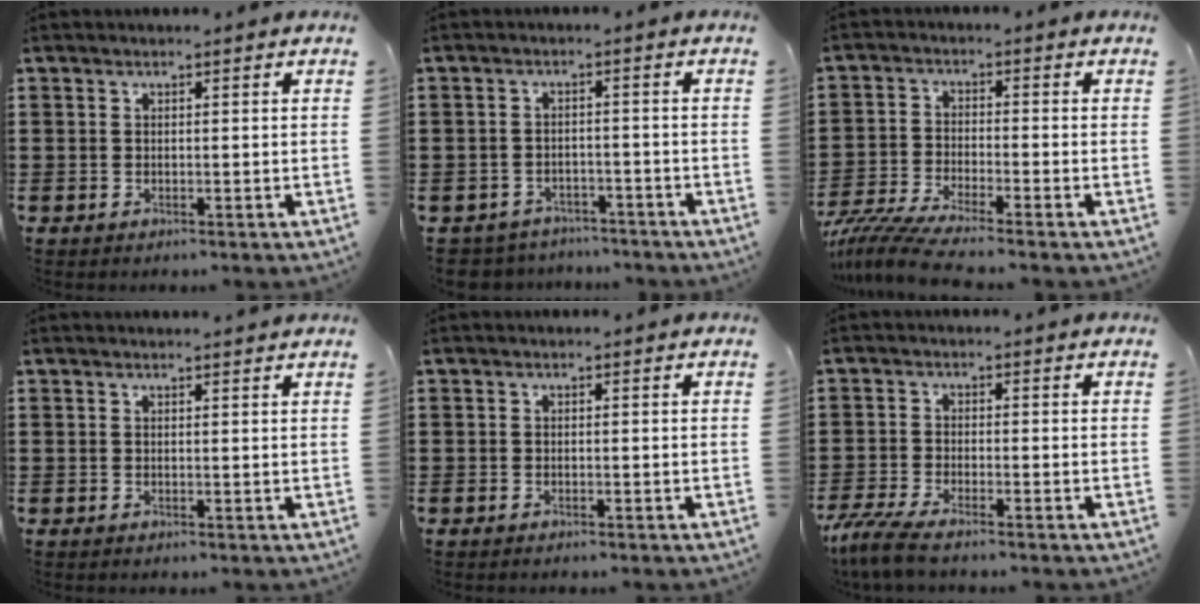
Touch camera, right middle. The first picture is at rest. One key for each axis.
{"total": 3.2, "fx": -3.1, "fy": 0.6, "fz": -0.3, "tx": -0.003, "ty": -0.003, "tz": -0.071}
{"total": 5.5, "fx": -5.0, "fy": -0.3, "fz": 2.2, "tx": -0.065, "ty": -0.027, "tz": -0.104}
{"total": 0.7, "fx": 0.7, "fy": -0.1, "fz": 0.0, "tx": -0.001, "ty": -0.003, "tz": 0.013}
{"total": 0.0}
{"total": 4.0, "fx": -3.4, "fy": 0.1, "fz": 2.1, "tx": -0.070, "ty": -0.022, "tz": -0.077}